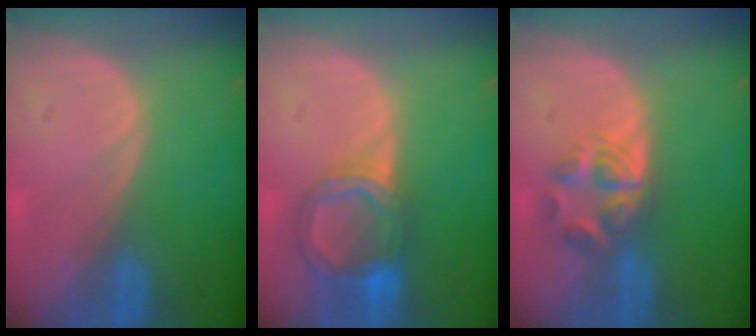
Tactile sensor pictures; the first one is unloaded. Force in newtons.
{"total": 6.4, "press": 5.9, "slide": 2.7}
{"total": 5.7, "press": 4.8, "slide": 3.2}